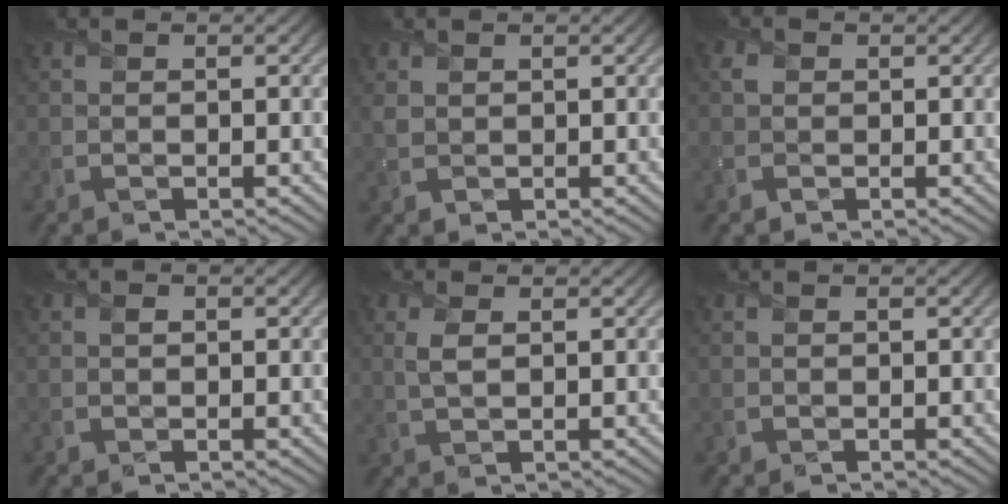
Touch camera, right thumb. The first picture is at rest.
{"total": 1.2, "force": [0.9, 0.7, 0.3], "torque": [-0.010, -0.002, 0.021]}
{"total": 1.1, "force": [0.3, 1.0, 0.2], "torque": [-0.001, 0.001, 0.002]}
{"total": 1.0, "force": [0.0, 0.8, 0.7], "torque": [-0.008, -0.003, -0.001]}
{"total": 1.9, "force": [0.6, 0.8, 1.7], "torque": [-0.043, -0.001, 0.014]}
{"total": 0.0}